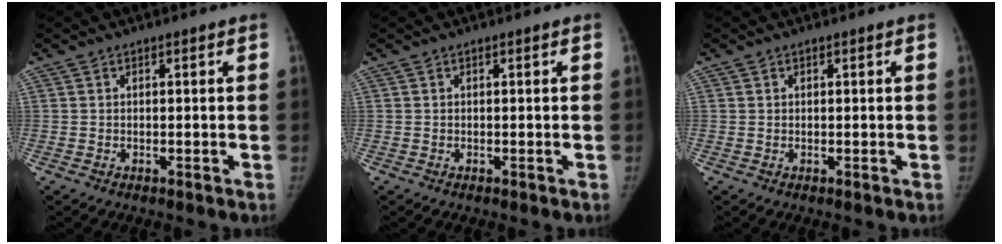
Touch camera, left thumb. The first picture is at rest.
{"total": 0.0}
{"total": 0.0}